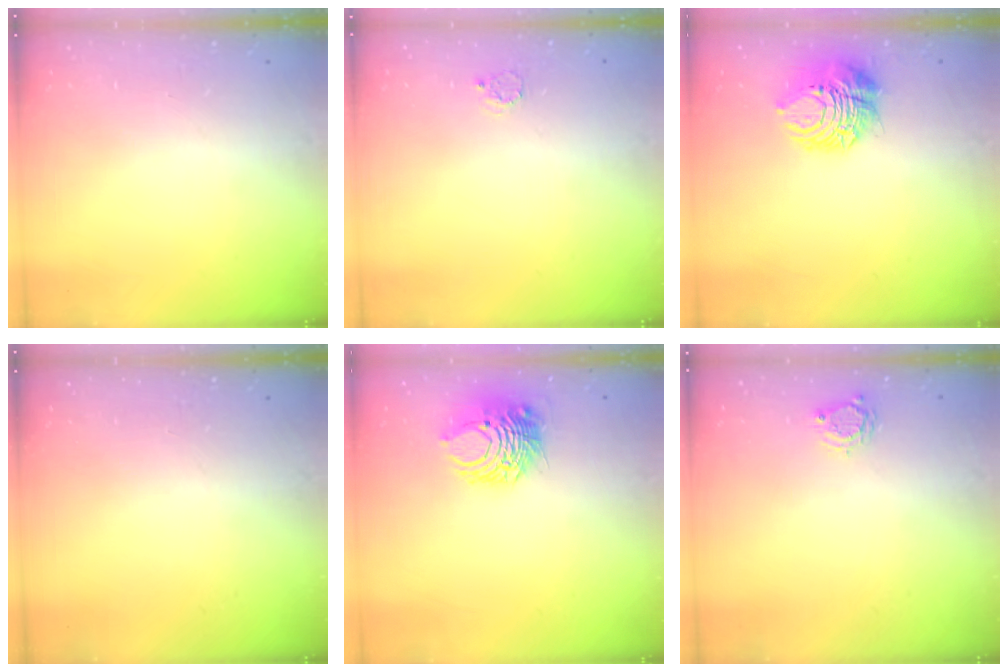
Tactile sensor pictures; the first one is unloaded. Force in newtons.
{"total": 2.3, "press": 2.3, "slide": 0.2}
{"total": 9.3, "press": 9.2, "slide": 1.1}
{"total": 0.0}
{"total": 8.0, "press": 8.0, "slide": 0.5}
{"total": 3.9, "press": 3.9, "slide": 0.4}